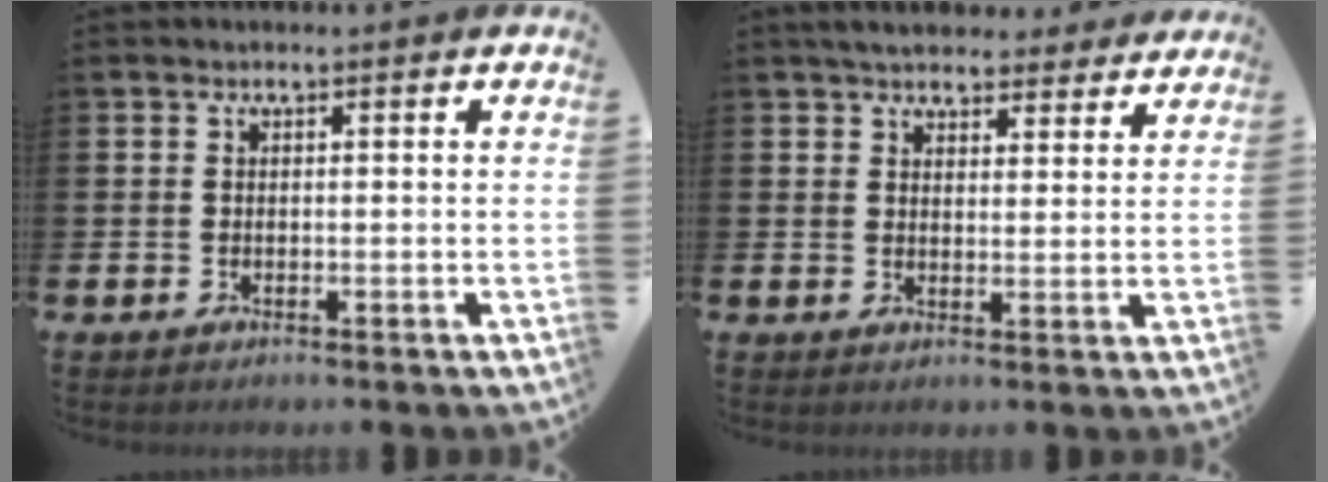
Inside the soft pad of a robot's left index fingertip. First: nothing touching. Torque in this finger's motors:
{"motor_torque": [1.14, -1.00, 0.73, 0.05]}